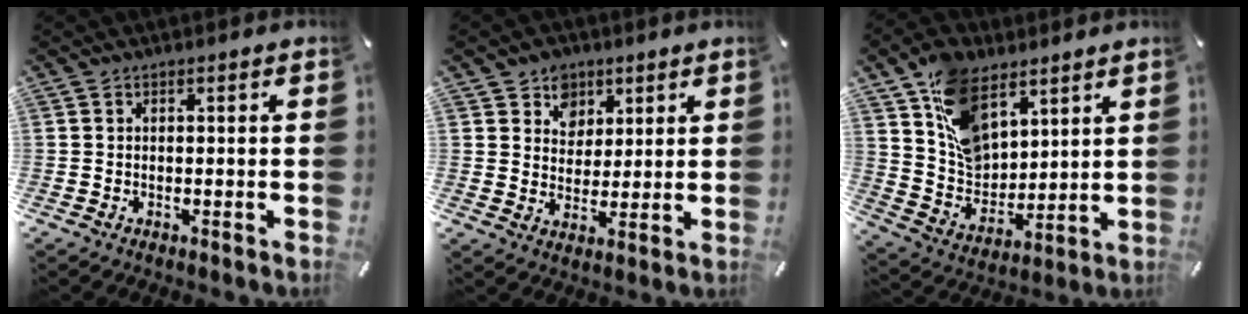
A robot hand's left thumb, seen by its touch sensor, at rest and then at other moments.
{"total": 6.6, "force": [3.0, 5.9, 0.4], "torque": [-0.005, -0.020, 0.054]}
{"total": 14.3, "force": [8.0, 9.3, 7.4], "torque": [-0.146, -0.034, 0.160]}